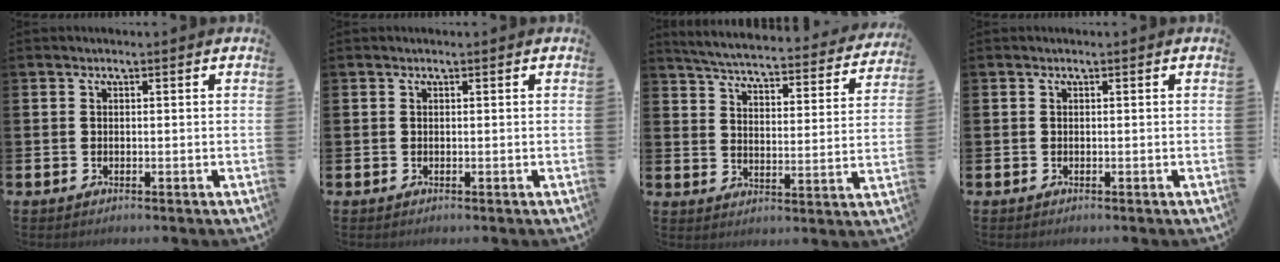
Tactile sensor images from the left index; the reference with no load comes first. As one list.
[{"total": 0.0}, {"total": 4.9, "force": [4.6, 0.5, 1.4], "torque": [-0.050, -0.043, 0.074]}, {"total": 0.0}]